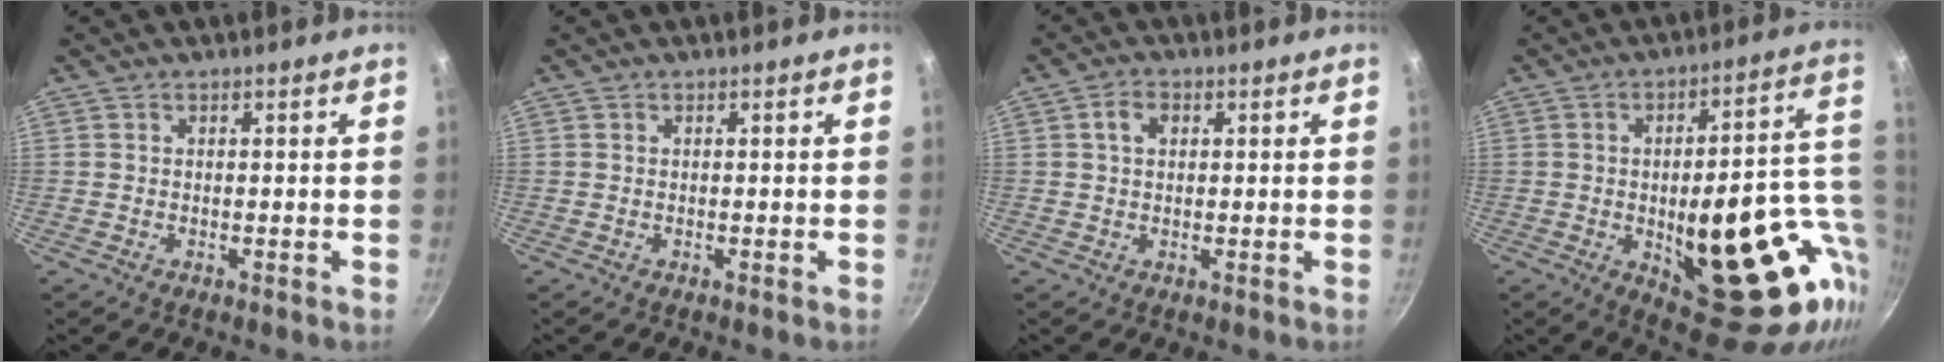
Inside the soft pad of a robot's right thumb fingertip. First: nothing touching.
{"total": 0.0}
{"total": 3.4, "force": [0.8, 2.4, 2.3], "torque": [-0.031, 0.005, 0.011]}
{"total": 26.0, "force": [-4.1, 10.9, 23.2], "torque": [-0.268, 0.002, -0.038]}